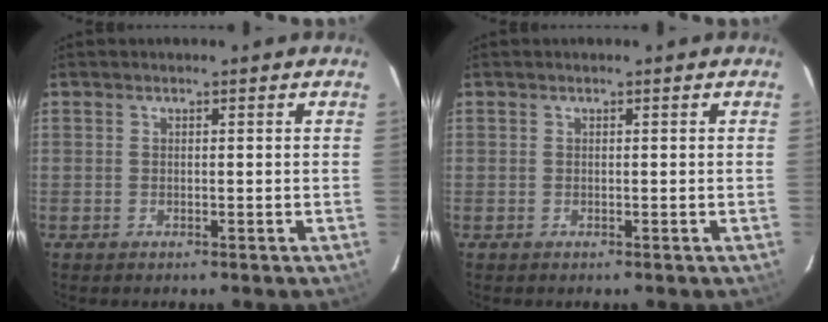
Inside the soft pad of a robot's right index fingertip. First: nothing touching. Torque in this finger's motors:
{"motor_torque": [0.09, 0.10, 0.00, 0.00]}